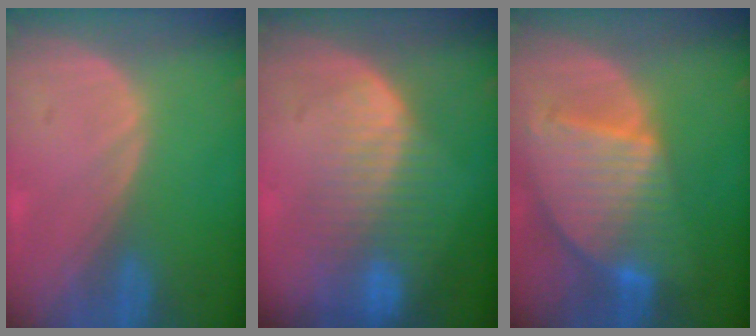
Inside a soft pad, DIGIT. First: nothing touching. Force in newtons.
{"total": 8.6, "press": 7.4, "slide": 4.4}
{"total": 9.6, "press": 8.4, "slide": 4.8}